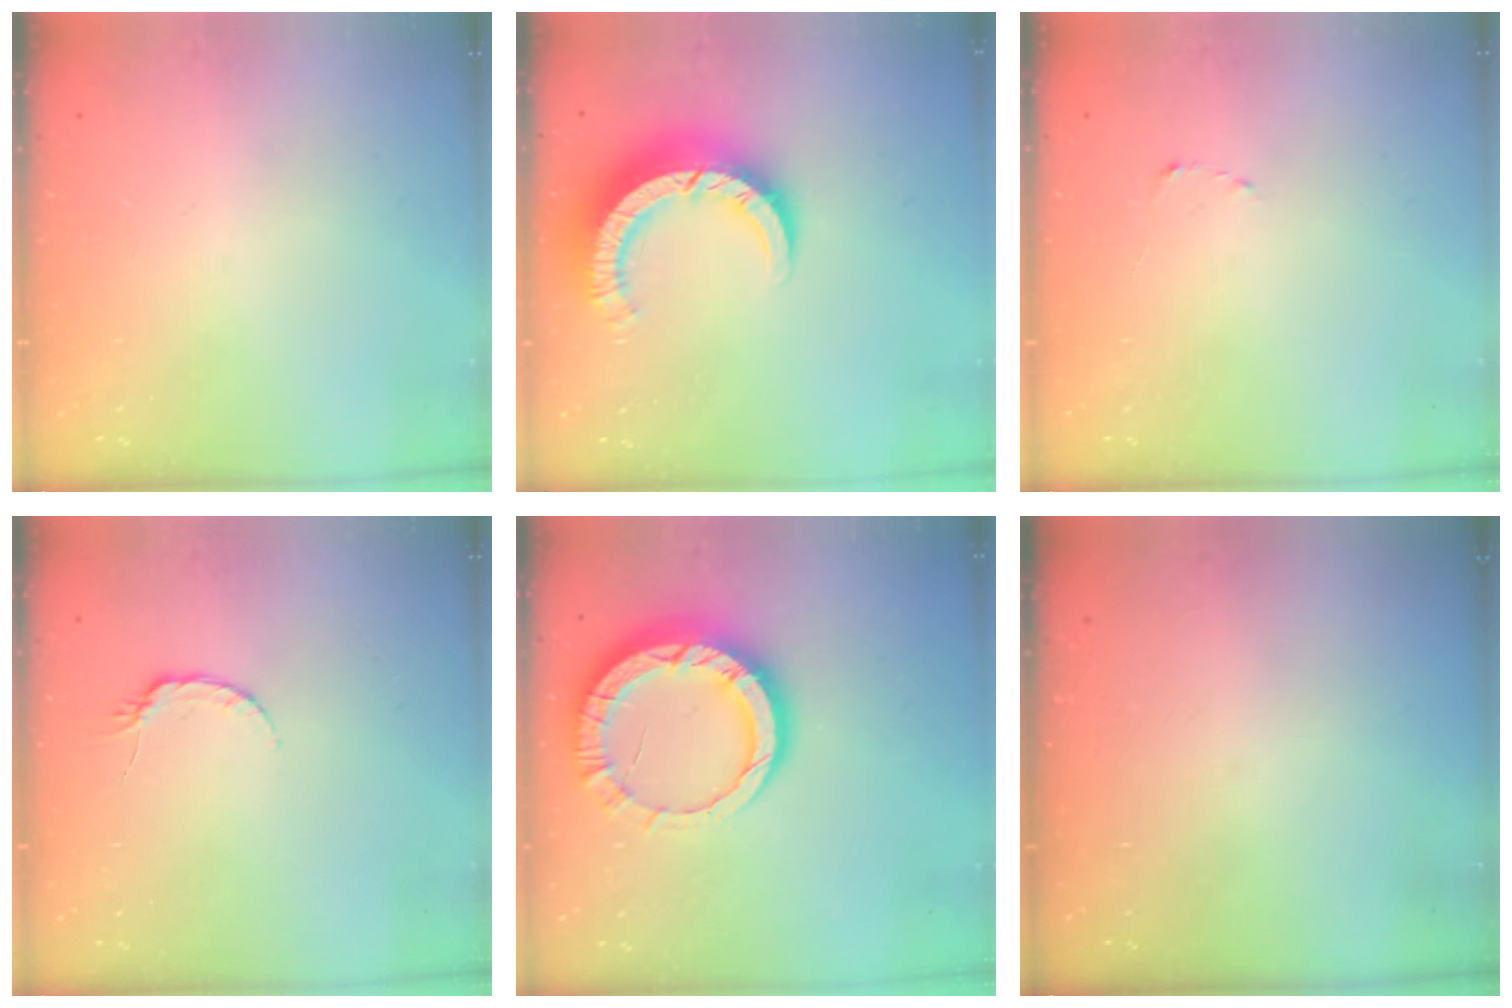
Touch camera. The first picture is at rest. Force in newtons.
{"total": 9.3, "press": 9.2, "slide": 1.1}
{"total": 1.5, "press": 1.5, "slide": 0.2}
{"total": 5.3, "press": 5.2, "slide": 0.6}
{"total": 12.6, "press": 12.6, "slide": 1.1}
{"total": 0.0}